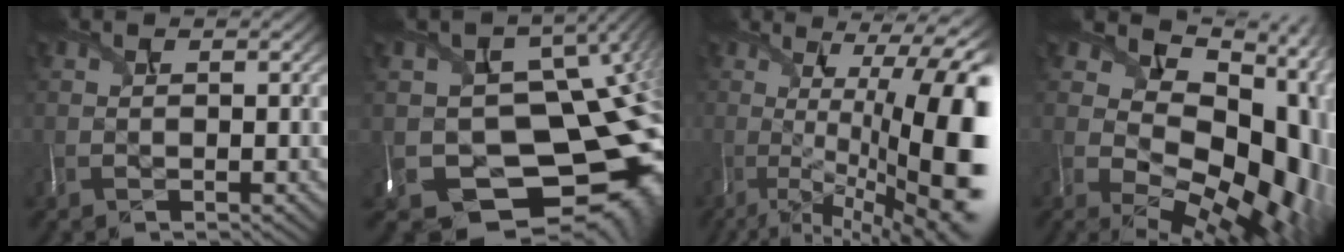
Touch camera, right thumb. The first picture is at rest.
{"total": 15.3, "force": [-5.2, 11.3, 8.8], "torque": [-0.122, -0.013, -0.027]}
{"total": 14.5, "force": [-1.5, 5.0, 13.5], "torque": [-0.203, -0.013, -0.010]}
{"total": 14.2, "force": [1.3, 9.8, 10.2], "torque": [-0.149, -0.041, 0.068]}